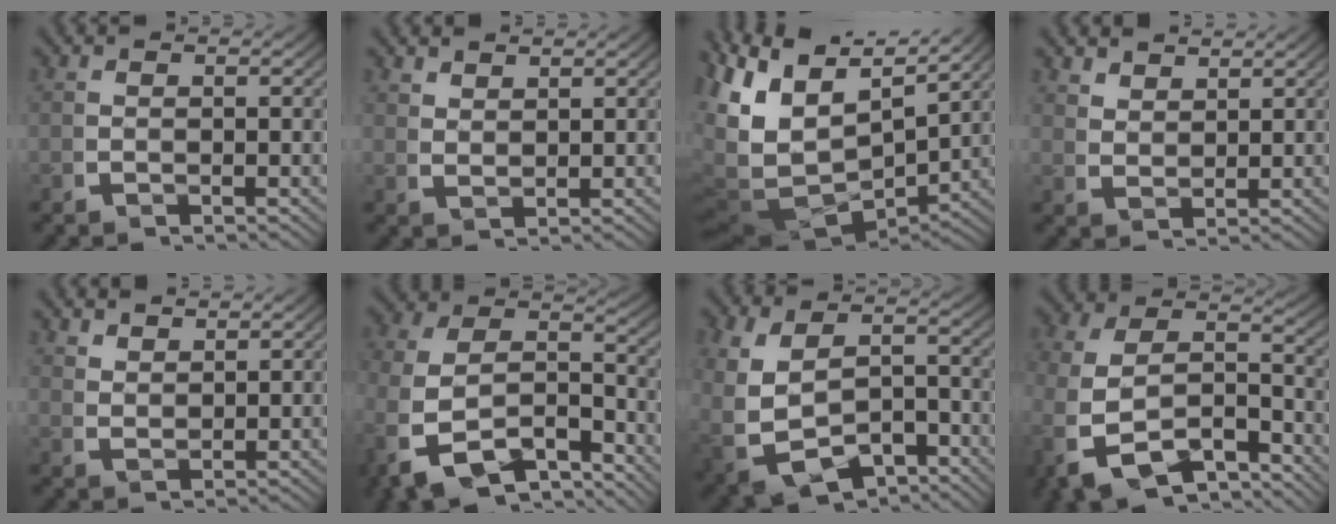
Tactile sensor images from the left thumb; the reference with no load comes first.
{"total": 2.0, "force": [2.0, 0.1, 0.2], "torque": [0.003, 0.002, 0.047]}
{"total": 14.8, "force": [0.8, 10.2, 10.7], "torque": [-0.240, -0.050, 0.034]}
{"total": 2.6, "force": [2.5, 0.5, 0.5], "torque": [-0.003, -0.002, 0.056]}
{"total": 2.3, "force": [2.3, 0.2, 0.3], "torque": [0.000, 0.001, 0.053]}
{"total": 10.8, "force": [-4.2, 7.0, 7.0], "torque": [-0.158, -0.051, -0.052]}
{"total": 8.4, "force": [-3.0, 5.8, 5.3], "torque": [-0.119, -0.045, -0.022]}
{"total": 9.7, "force": [-3.4, 6.0, 6.7], "torque": [-0.148, -0.041, -0.041]}